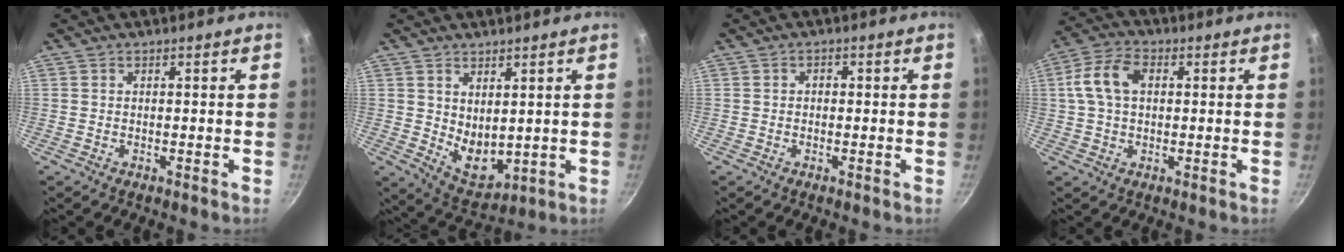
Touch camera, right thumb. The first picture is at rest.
{"total": 7.6, "force": [2.1, 4.7, 5.6], "torque": [-0.069, -0.031, 0.055]}
{"total": 1.2, "force": [-0.1, 1.0, 0.7], "torque": [-0.010, 0.006, -0.003]}
{"total": 8.7, "force": [1.4, 5.7, 6.4], "torque": [-0.122, 0.021, 0.018]}